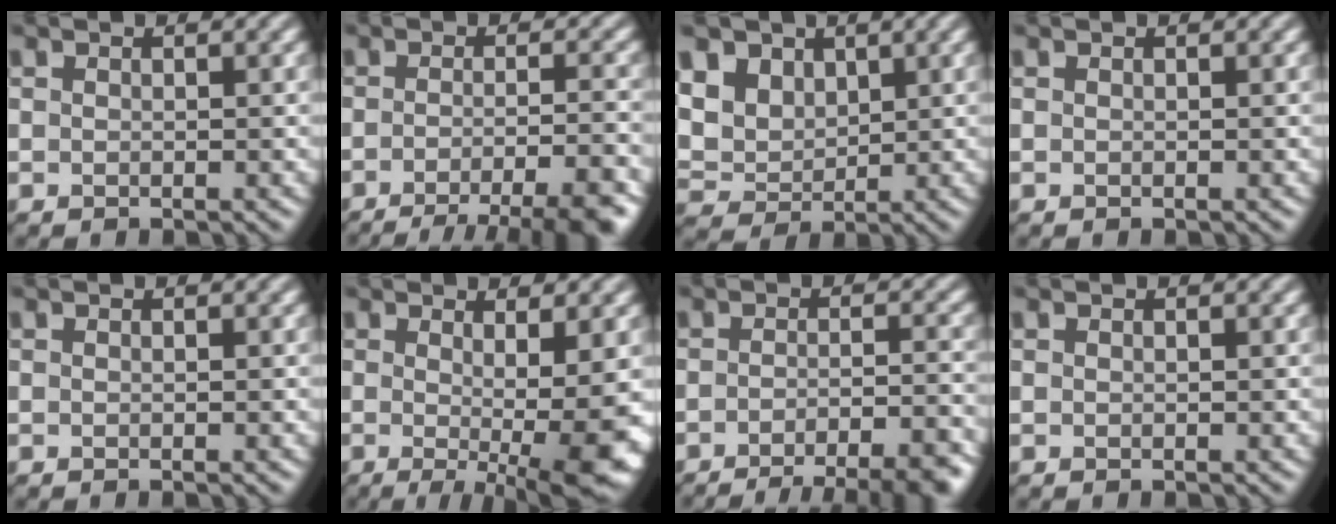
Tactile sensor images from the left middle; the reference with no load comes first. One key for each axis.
{"total": 8.4, "fx": -5.6, "fy": 1.9, "fz": 6.0, "tx": -0.072, "ty": -0.003, "tz": -0.074}
{"total": 6.9, "fx": 3.8, "fy": 5.0, "fz": 2.8, "tx": -0.099, "ty": 0.012, "tz": 0.066}
{"total": 0.0}
{"total": 0.5, "fx": 0.0, "fy": 0.2, "fz": 0.5, "tx": -0.003, "ty": 0.000, "tz": -0.003}
{"total": 8.8, "fx": -0.9, "fy": 2.1, "fz": 8.5, "tx": -0.102, "ty": -0.007, "tz": -0.007}
{"total": 10.2, "fx": -7.6, "fy": 2.6, "fz": 6.3, "tx": -0.069, "ty": 0.000, "tz": -0.089}
{"total": 0.0}